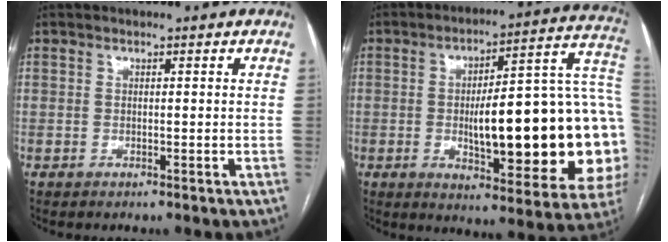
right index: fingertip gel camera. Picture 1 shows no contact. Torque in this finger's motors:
{"motor_torque": [1.50, -0.64, 1.05, 0.21]}